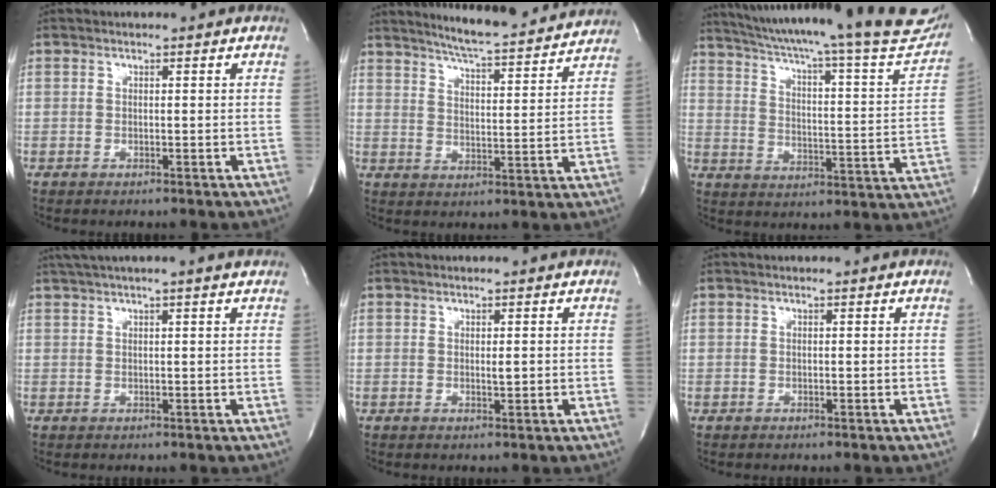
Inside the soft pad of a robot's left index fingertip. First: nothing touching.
{"total": 16.3, "force": [15.1, 1.0, 6.1], "torque": [-0.097, -0.010, 0.203]}
{"total": 30.5, "force": [26.6, 2.6, 14.6], "torque": [-0.227, -0.071, 0.336]}
{"total": 5.2, "force": [4.1, -0.7, 3.1], "torque": [-0.051, 0.029, 0.066]}
{"total": 1.0, "force": [0.1, 0.2, 1.0], "torque": [-0.018, -0.002, 0.002]}
{"total": 0.0}